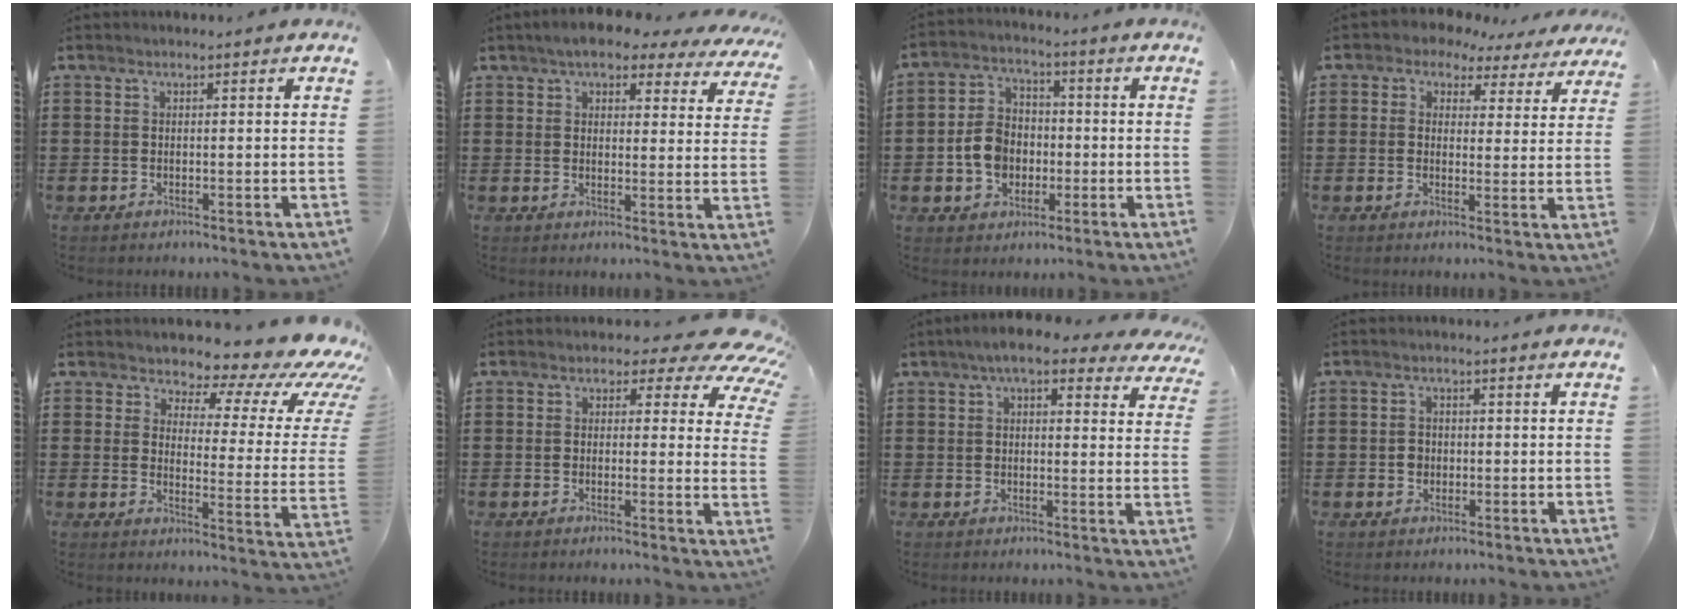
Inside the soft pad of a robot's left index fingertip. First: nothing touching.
{"total": 5.6, "force": [4.8, 1.7, 2.4], "torque": [-0.057, -0.011, 0.086]}
{"total": 7.0, "force": [-1.3, 5.8, 3.7], "torque": [-0.097, 0.011, -0.028]}
{"total": 3.2, "force": [2.4, 2.0, 0.6], "torque": [-0.031, -0.013, 0.038]}
{"total": 7.2, "force": [5.4, 2.9, 3.8], "torque": [-0.067, -0.045, 0.090]}
{"total": 4.4, "force": [2.6, 2.4, 2.6], "torque": [-0.043, -0.018, 0.038]}
{"total": 6.2, "force": [4.7, 1.6, 3.7], "torque": [-0.077, -0.003, 0.082]}
{"total": 1.6, "force": [-0.1, 1.5, 0.6], "torque": [-0.015, 0.006, -0.005]}